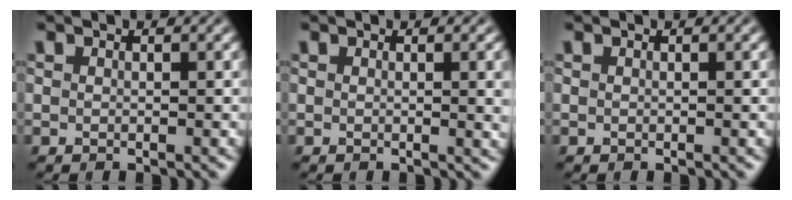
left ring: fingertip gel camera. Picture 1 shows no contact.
{"total": 2.5, "force": [0.2, 0.7, 2.4], "torque": [-0.022, 0.000, -0.001]}
{"total": 0.0}